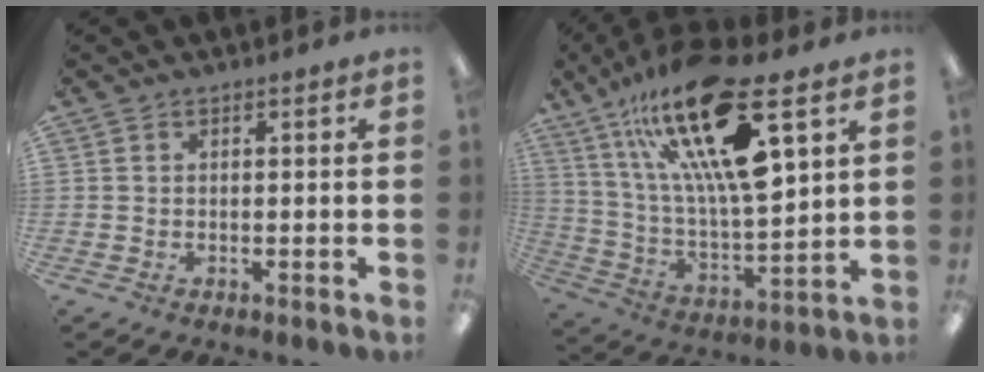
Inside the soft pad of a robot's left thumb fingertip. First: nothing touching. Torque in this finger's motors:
{"motor_torque": [1.59, 3.07, 1.39, -1.38, 0.74]}